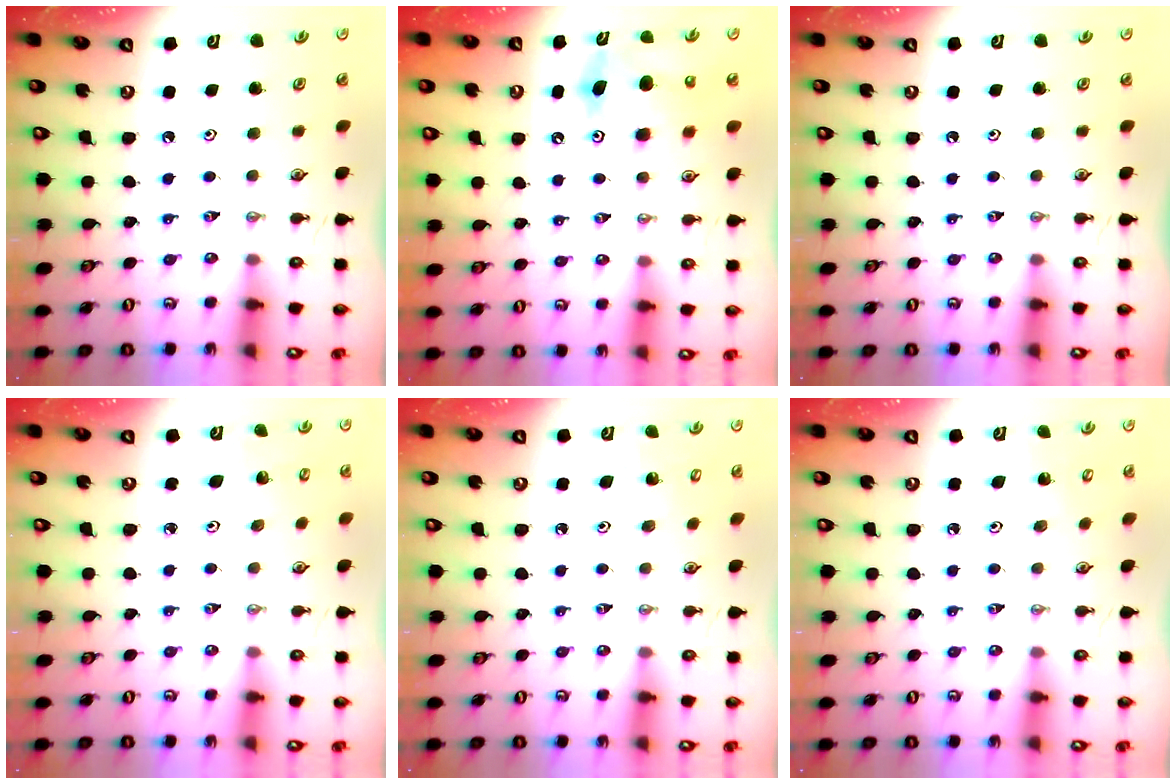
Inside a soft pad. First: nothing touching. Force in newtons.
{"total": 8.4, "press": 8.3, "slide": 1.3}
{"total": 0.0}
{"total": 2.8, "press": 2.8, "slide": 0.2}
{"total": 4.7, "press": 4.7, "slide": 0.4}
{"total": 3.6, "press": 3.6, "slide": 0.2}